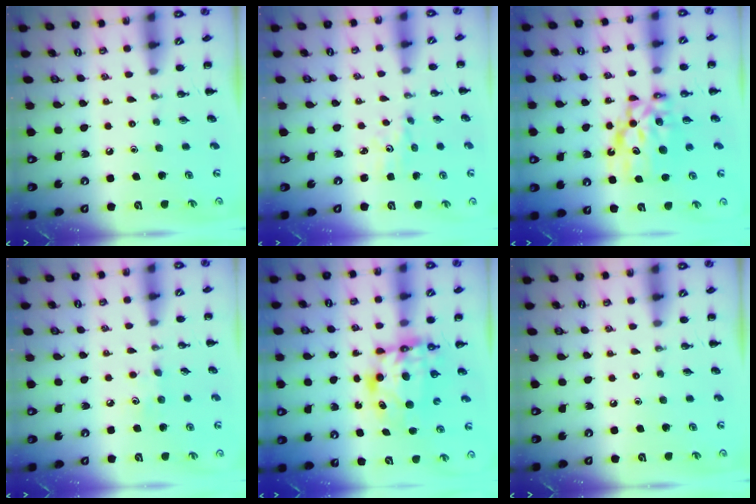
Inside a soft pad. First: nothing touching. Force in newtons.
{"total": 2.6, "press": 2.4, "slide": 0.9}
{"total": 9.0, "press": 8.7, "slide": 2.4}
{"total": 5.1, "press": 4.8, "slide": 1.5}
{"total": 6.8, "press": 6.7, "slide": 1.3}
{"total": 0.0}